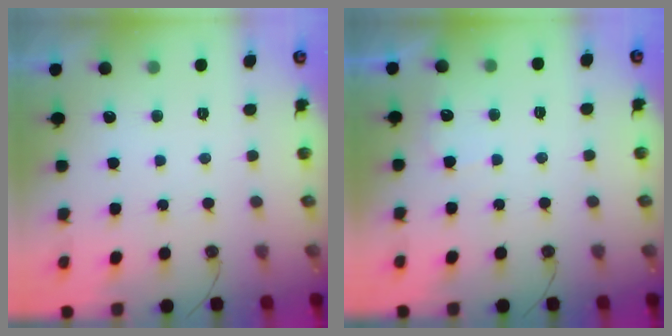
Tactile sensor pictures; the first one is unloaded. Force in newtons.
{"total": 3.0, "press": 3.0, "slide": 0.3}